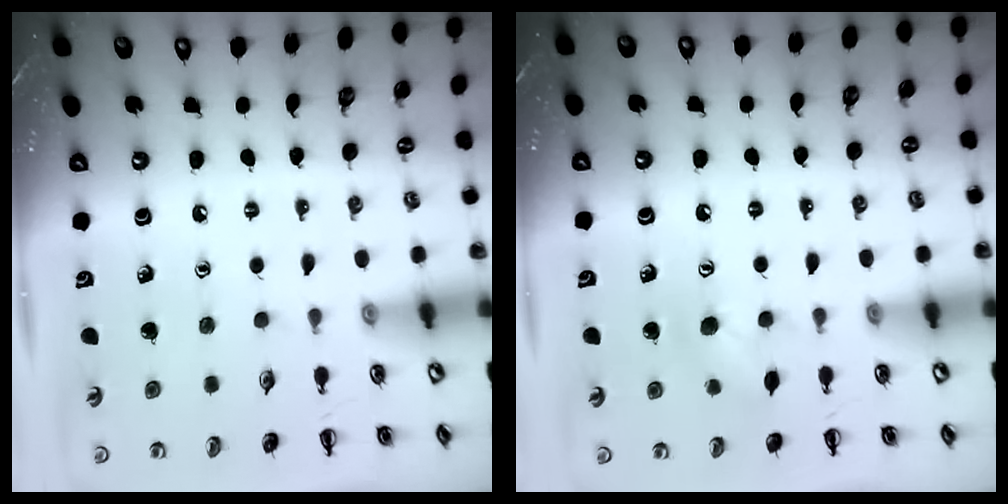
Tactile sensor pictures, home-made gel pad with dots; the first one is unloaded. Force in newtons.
{"total": 6.2, "press": 6.0, "slide": 1.5}